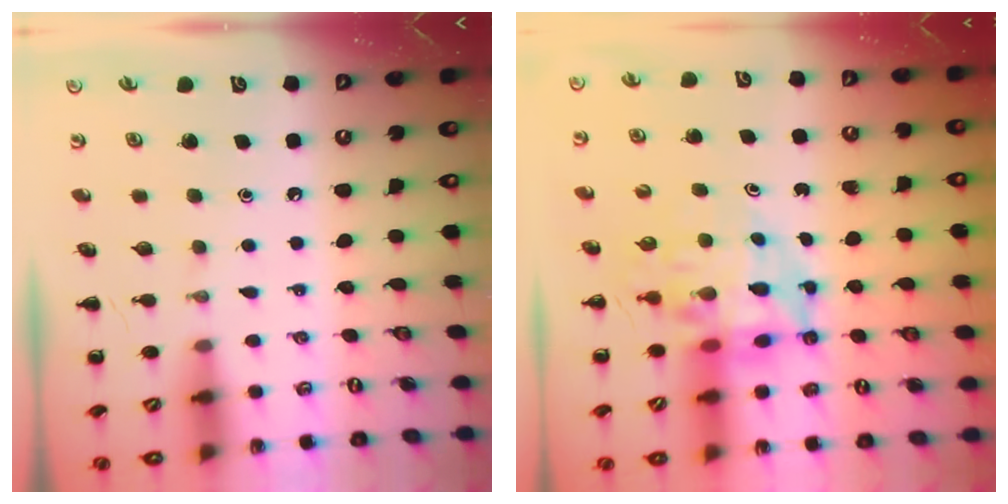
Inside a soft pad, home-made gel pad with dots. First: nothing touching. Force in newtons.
{"total": 9.0, "press": 8.5, "slide": 3.0}